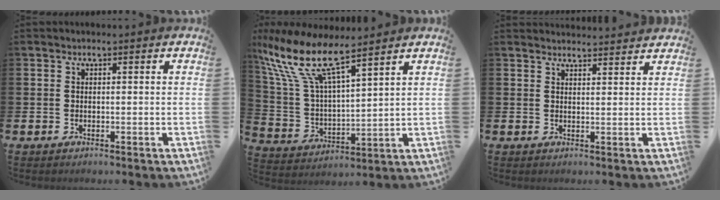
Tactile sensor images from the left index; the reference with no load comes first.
{"total": 10.6, "force": [8.5, 2.3, 5.9], "torque": [-0.151, -0.043, 0.147]}
{"total": 2.5, "force": [2.5, 0.0, -0.2], "torque": [0.003, -0.017, 0.044]}